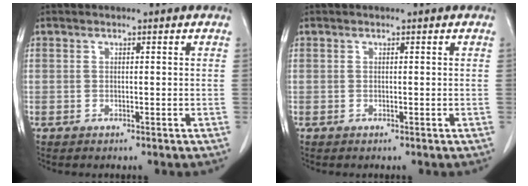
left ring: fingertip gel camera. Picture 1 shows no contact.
{"total": 0.0}